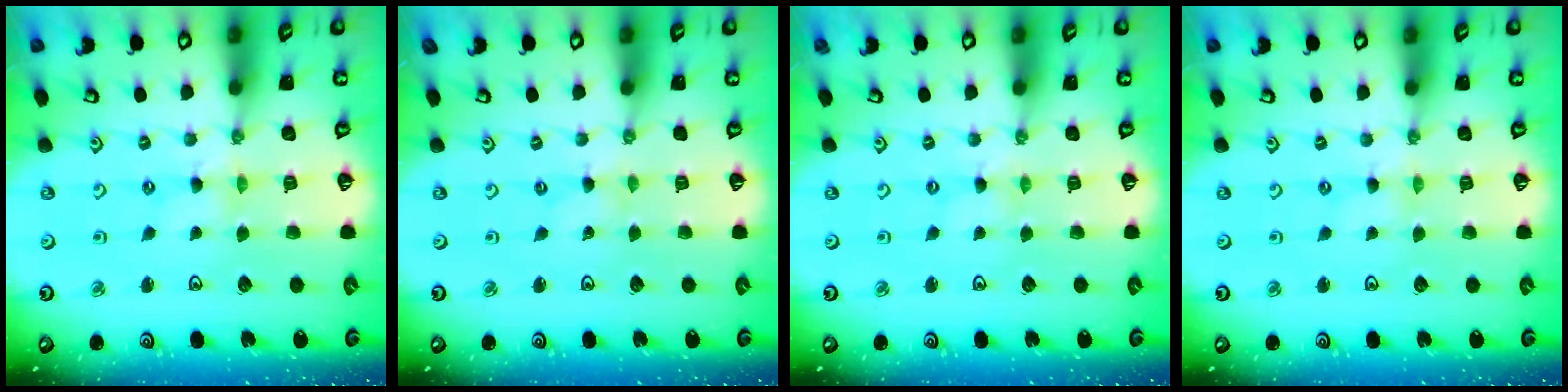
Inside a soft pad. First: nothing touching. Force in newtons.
{"total": 0.0}
{"total": 0.0}
{"total": 0.0}